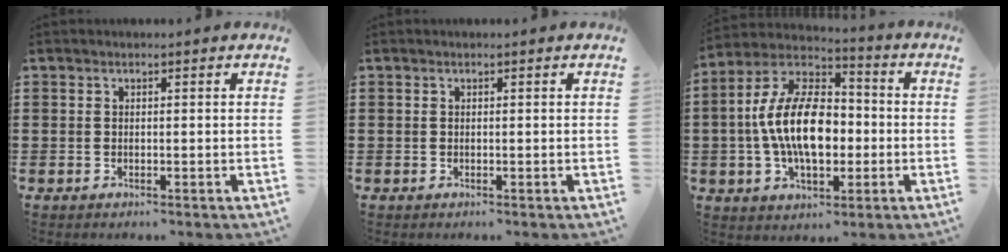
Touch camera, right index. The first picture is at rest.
{"total": 0.0}
{"total": 13.7, "force": [-1.3, 7.7, 11.2], "torque": [-0.247, 0.000, -0.028]}